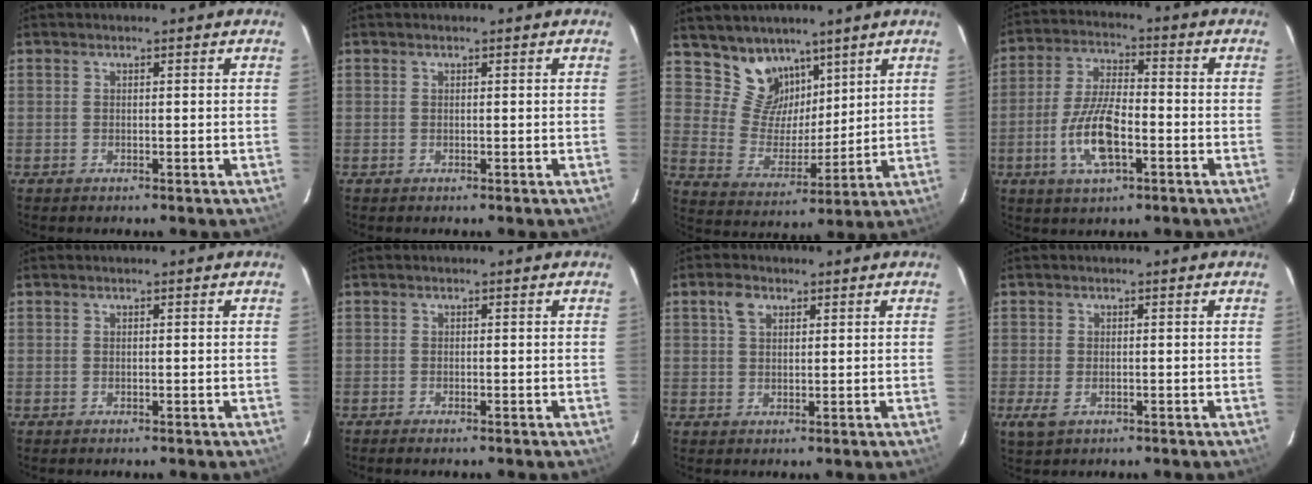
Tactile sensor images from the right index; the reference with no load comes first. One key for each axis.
{"total": 0.0}
{"total": 10.0, "fx": 7.2, "fy": 6.3, "fz": 2.7, "tx": -0.050, "ty": 0.003, "tz": 0.144}
{"total": 10.9, "fx": -3.8, "fy": 3.9, "fz": 9.5, "tx": -0.196, "ty": -0.002, "tz": -0.071}
{"total": 0.0}
{"total": 0.9, "fx": -0.8, "fy": 0.1, "fz": 0.4, "tx": -0.010, "ty": -0.003, "tz": -0.015}
{"total": 3.1, "fx": 1.5, "fy": 2.0, "fz": 1.9, "tx": -0.035, "ty": 0.010, "tz": 0.028}
{"total": 3.2, "fx": -1.3, "fy": 1.8, "fz": 2.3, "tx": -0.046, "ty": -0.009, "tz": -0.020}